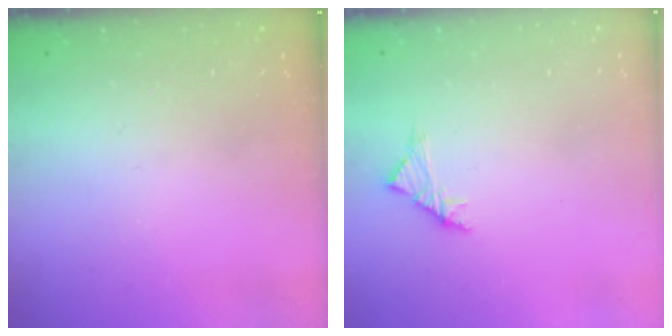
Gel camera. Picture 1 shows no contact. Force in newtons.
{"total": 2.8, "press": 2.6, "slide": 0.8}